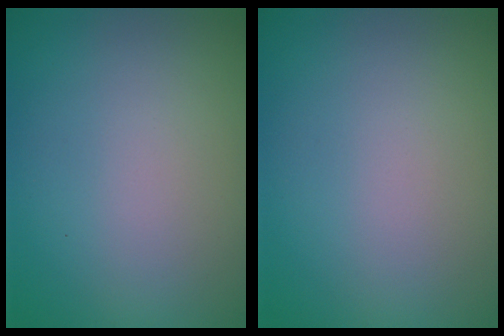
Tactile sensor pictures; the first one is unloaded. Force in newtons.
{"total": 0.0}